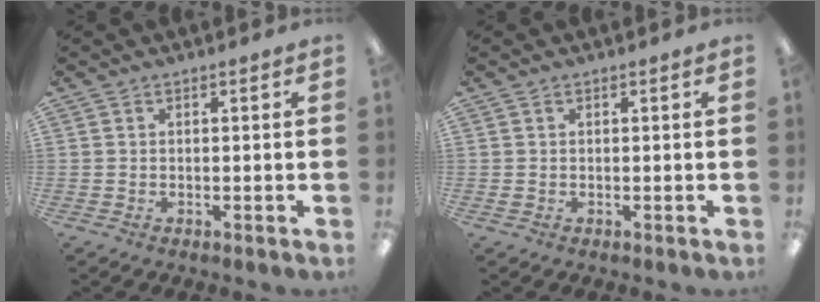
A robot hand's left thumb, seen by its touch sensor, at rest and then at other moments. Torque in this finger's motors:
{"motor_torque": [-0.16, 0.04, -0.22, 0.21, -0.02]}